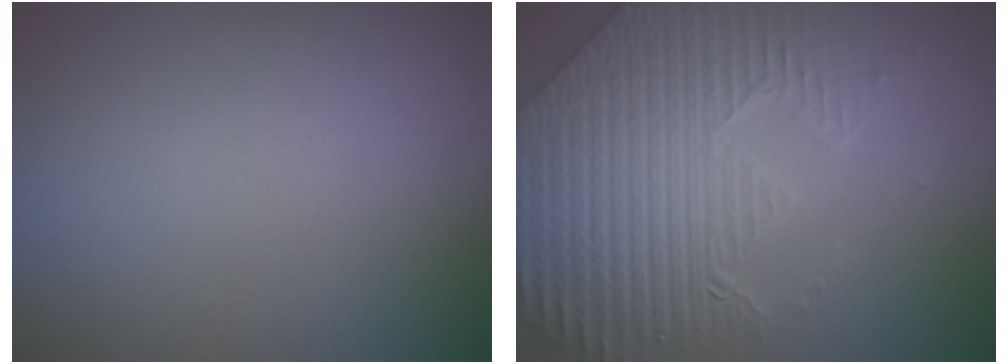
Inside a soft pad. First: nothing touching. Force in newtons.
{"total": 8.2, "press": 6.4, "slide": 5.1}